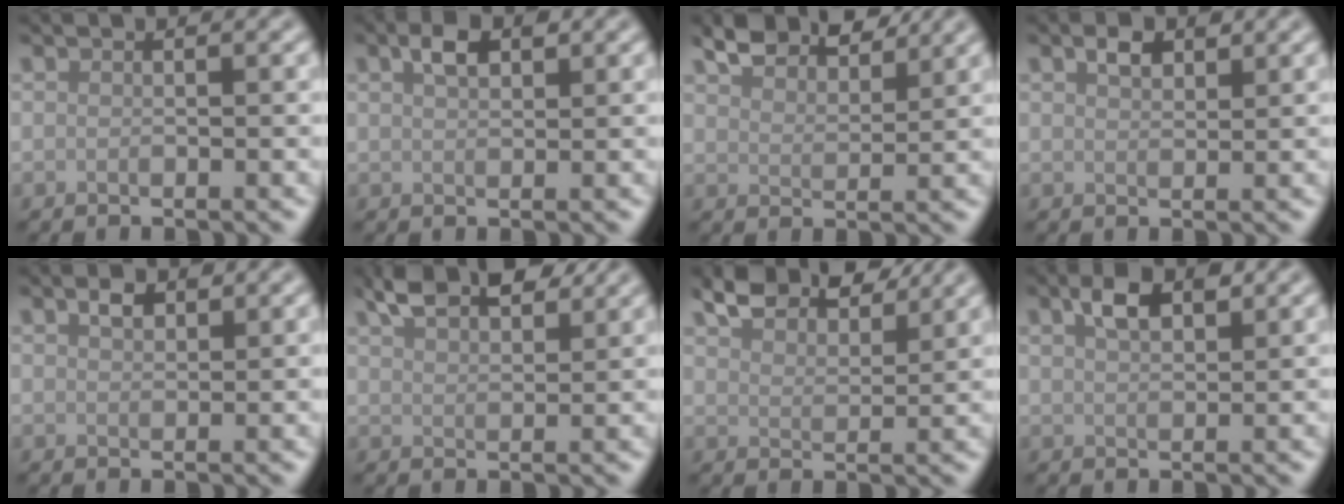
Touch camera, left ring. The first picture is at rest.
{"total": 2.5, "force": [1.2, 1.3, 1.7], "torque": [-0.033, 0.008, 0.021]}
{"total": 4.8, "force": [4.1, 1.5, 1.9], "torque": [-0.037, 0.009, 0.071]}
{"total": 1.8, "force": [1.2, 0.9, 1.0], "torque": [-0.018, 0.005, 0.022]}
{"total": 1.5, "force": [1.0, 0.8, 0.9], "torque": [-0.016, 0.005, 0.019]}
{"total": 5.1, "force": [3.7, 1.9, 2.9], "torque": [-0.053, 0.013, 0.067]}
{"total": 5.5, "force": [4.6, 1.9, 2.3], "torque": [-0.043, 0.010, 0.077]}
{"total": 3.2, "force": [1.7, 1.6, 2.2], "torque": [-0.043, 0.008, 0.031]}